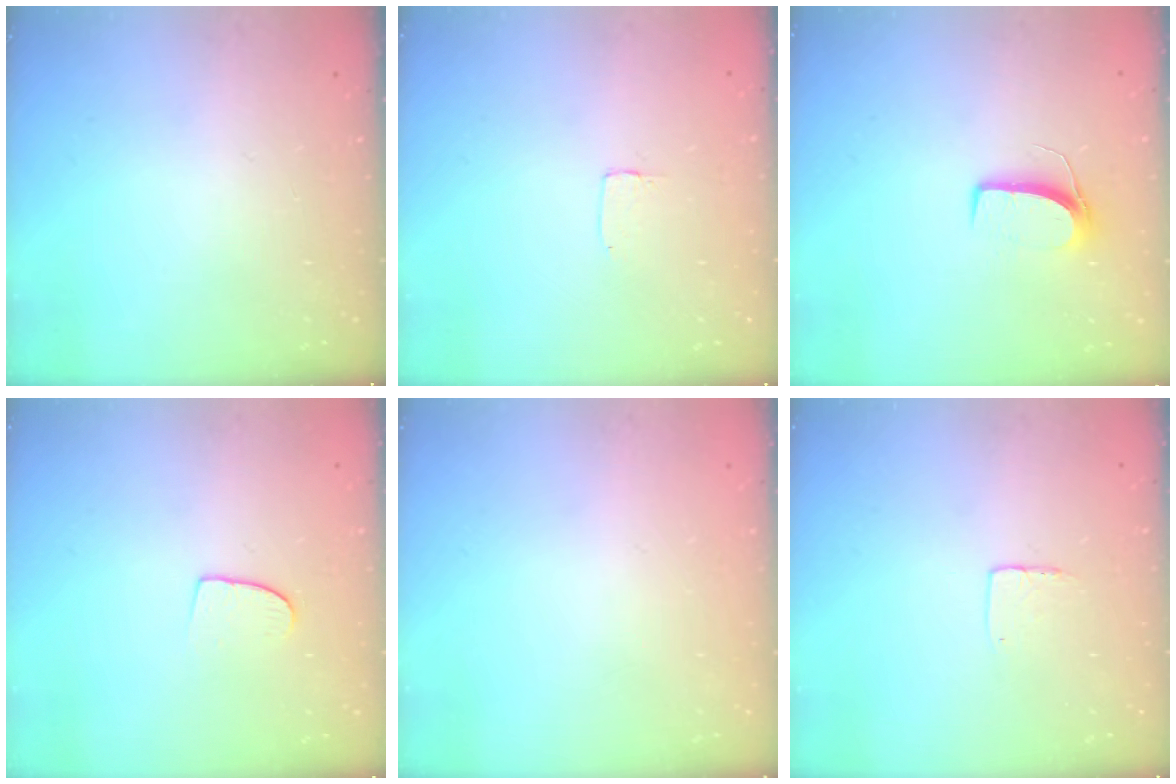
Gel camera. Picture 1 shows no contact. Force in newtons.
{"total": 1.2, "press": 1.2, "slide": 0.0}
{"total": 7.0, "press": 7.0, "slide": 0.4}
{"total": 6.8, "press": 6.7, "slide": 0.5}
{"total": 0.0}
{"total": 4.5, "press": 4.5, "slide": 0.3}